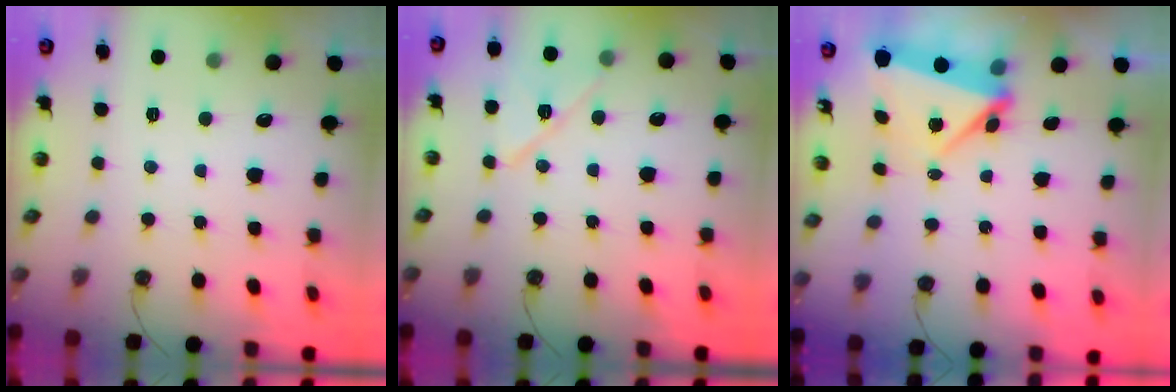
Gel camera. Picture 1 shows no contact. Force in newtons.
{"total": 11.1, "press": 11.0, "slide": 1.1}
{"total": 5.6, "press": 5.6, "slide": 0.2}